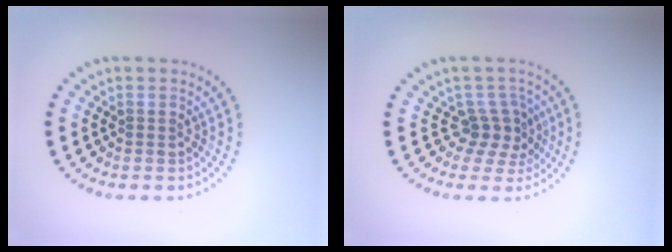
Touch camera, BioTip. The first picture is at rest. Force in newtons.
{"total": 2.5, "press": 1.8, "slide": 1.7}